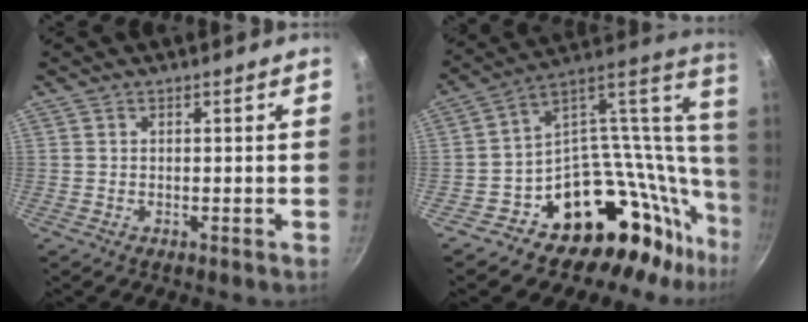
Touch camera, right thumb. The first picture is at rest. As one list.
[{"total": 21.3, "force": [-0.1, 18.1, 11.3], "torque": [-0.084, 0.012, -0.031]}]